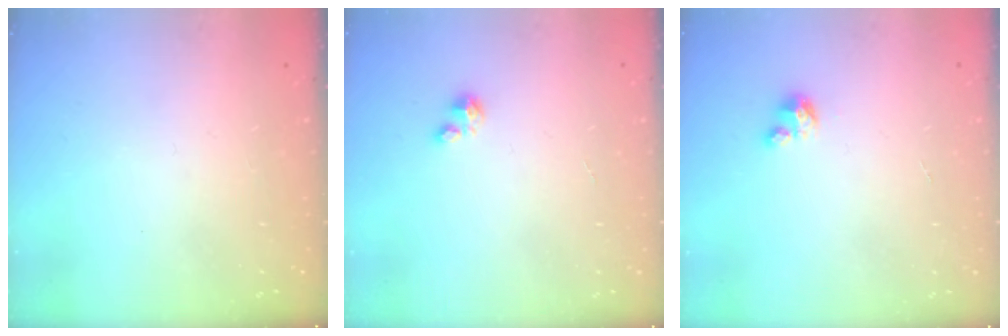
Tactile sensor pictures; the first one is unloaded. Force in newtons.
{"total": 0.7, "press": 0.7, "slide": 0.2}
{"total": 3.3, "press": 3.3, "slide": 0.2}